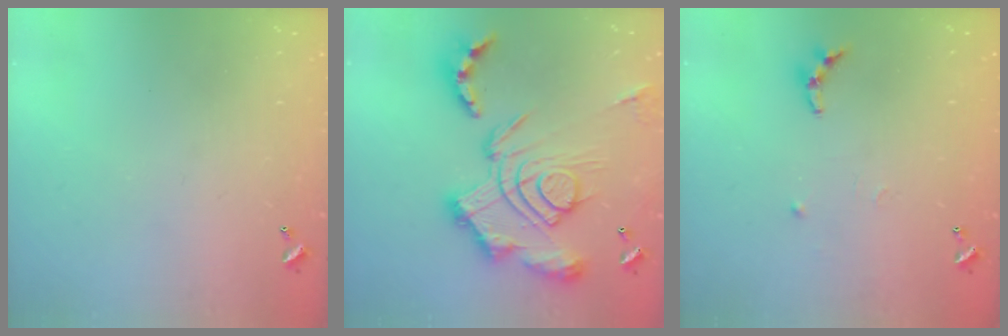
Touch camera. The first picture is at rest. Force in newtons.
{"total": 3.6, "press": 2.9, "slide": 2.2}
{"total": 6.1, "press": 6.1, "slide": 0.3}